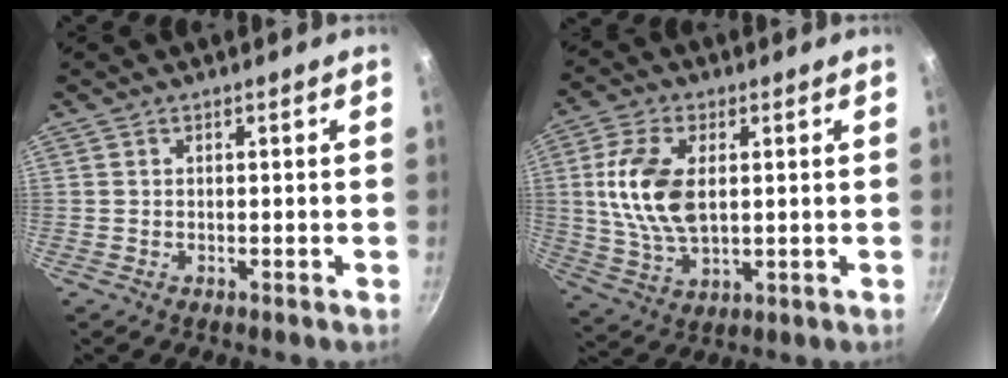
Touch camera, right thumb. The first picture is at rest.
{"total": 12.7, "force": [1.9, 7.1, 10.4], "torque": [-0.202, -0.006, 0.040]}